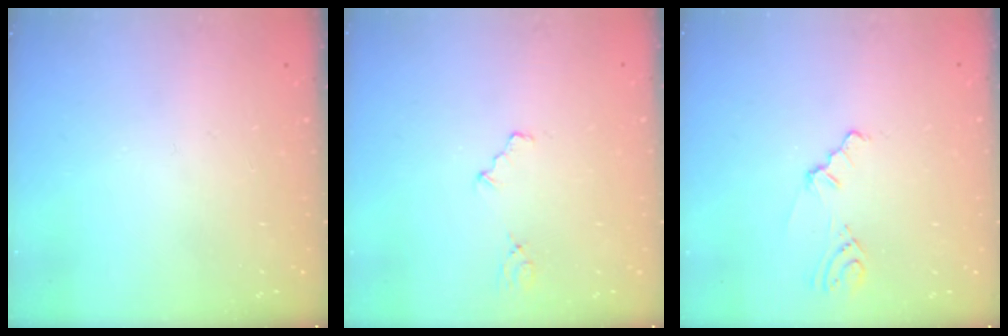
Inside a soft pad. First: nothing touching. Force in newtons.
{"total": 2.9, "press": 2.9, "slide": 0.3}
{"total": 2.1, "press": 2.0, "slide": 0.7}